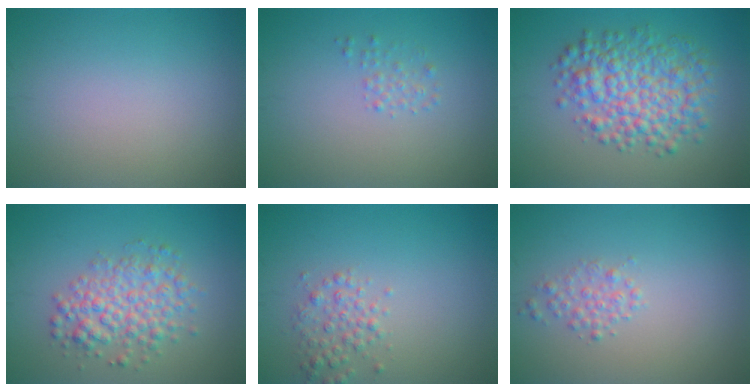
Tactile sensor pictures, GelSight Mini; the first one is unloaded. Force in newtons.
{"total": 1.0, "press": 1.0, "slide": 0.0}
{"total": 6.7, "press": 6.7, "slide": 0.1}
{"total": 4.5, "press": 4.5, "slide": 0.1}
{"total": 2.1, "press": 2.1, "slide": 0.0}
{"total": 1.5, "press": 1.5, "slide": 0.1}